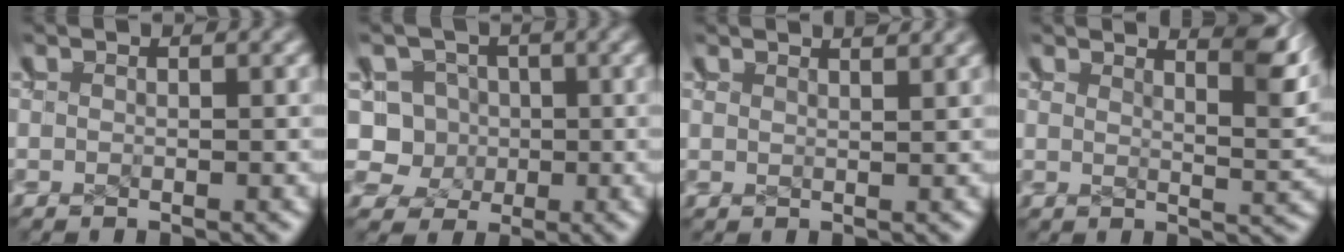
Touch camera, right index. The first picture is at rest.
{"total": 7.8, "force": [-0.1, 7.3, 2.9], "torque": [-0.069, -0.024, -0.005]}
{"total": 1.7, "force": [1.5, -0.8, -0.1], "torque": [0.002, 0.000, 0.027]}
{"total": 4.1, "force": [2.9, 0.0, 3.0], "torque": [-0.022, -0.002, 0.050]}